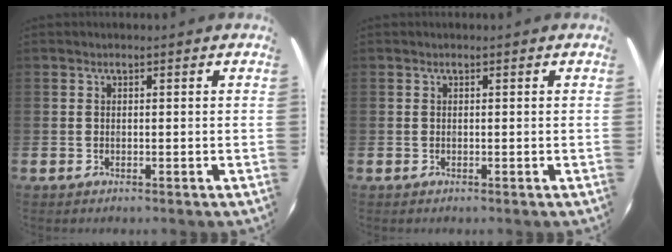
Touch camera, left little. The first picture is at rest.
{"total": 0.0}